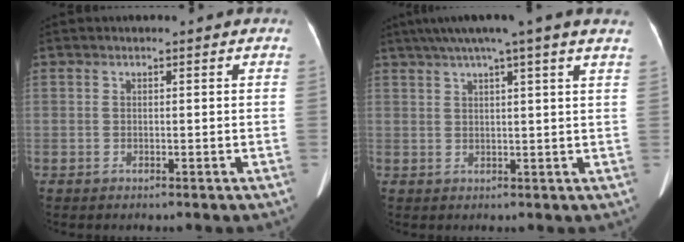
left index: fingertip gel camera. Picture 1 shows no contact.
{"total": 10.8, "force": [8.2, -1.3, 6.9], "torque": [-0.112, 0.035, 0.099]}